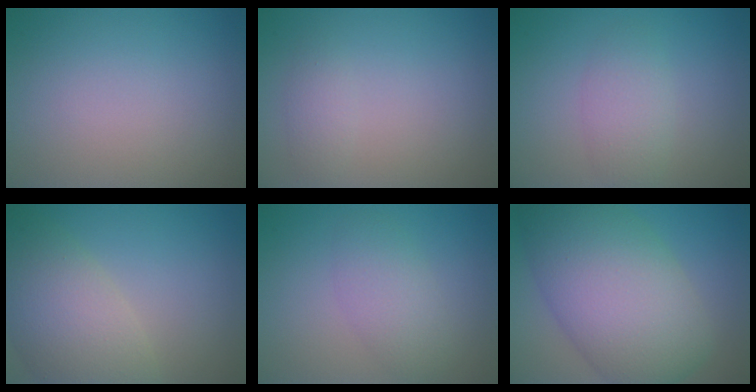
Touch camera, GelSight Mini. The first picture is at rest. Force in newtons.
{"total": 1.2, "press": 1.2, "slide": 0.1}
{"total": 2.4, "press": 2.4, "slide": 0.1}
{"total": 7.2, "press": 7.2, "slide": 0.6}
{"total": 2.7, "press": 2.7, "slide": 0.1}
{"total": 11.3, "press": 11.3, "slide": 0.2}